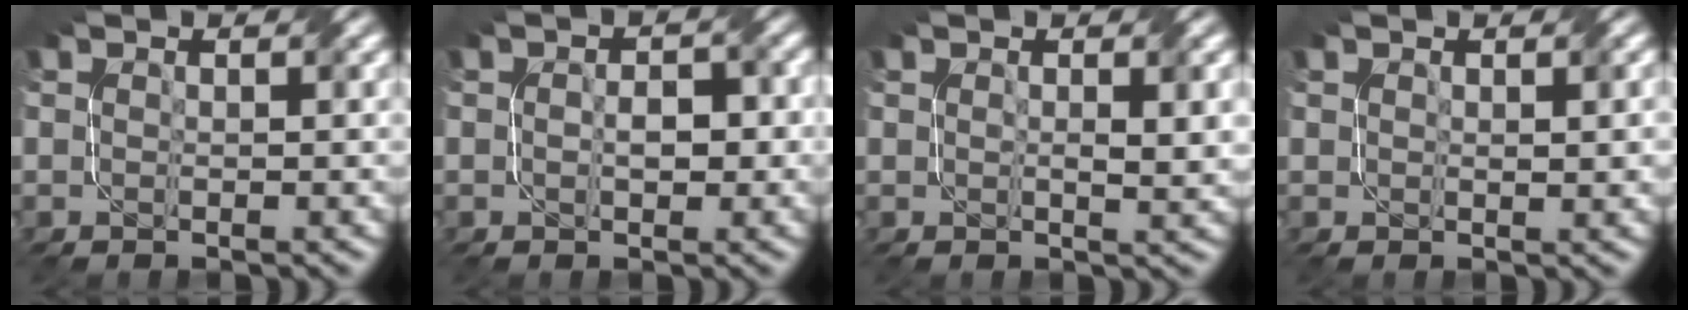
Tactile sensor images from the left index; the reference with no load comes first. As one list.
[{"total": 2.5, "force": [-0.3, 1.4, 2.0], "torque": [-0.028, 0.003, -0.006]}, {"total": 2.1, "force": [0.4, 0.6, 2.0], "torque": [-0.033, -0.003, 0.012]}, {"total": 1.4, "force": [0.5, 0.5, 1.2], "torque": [-0.014, -0.001, 0.014]}]